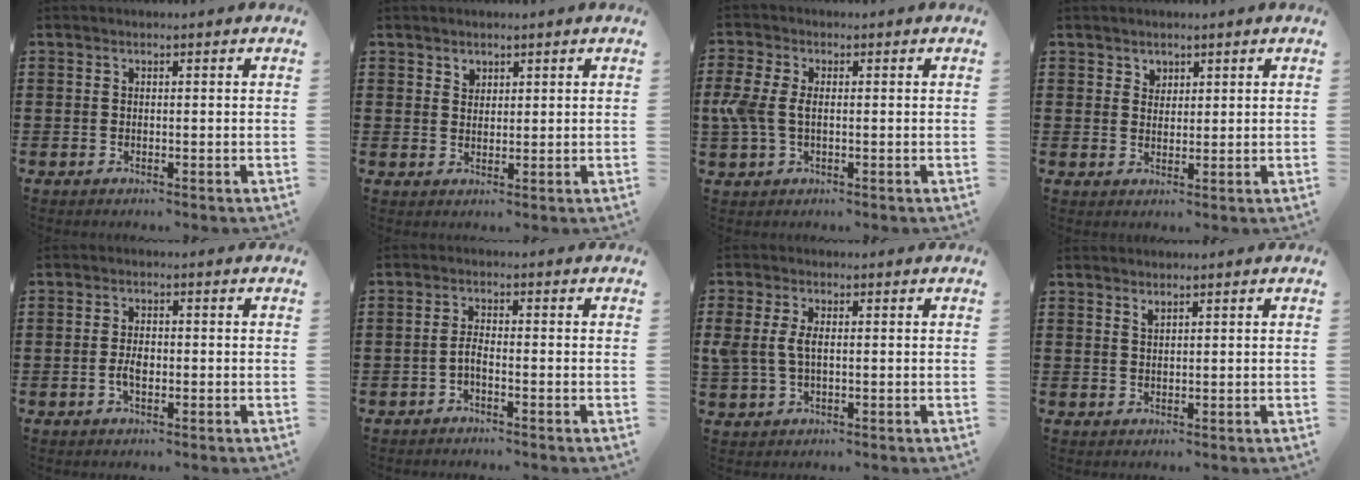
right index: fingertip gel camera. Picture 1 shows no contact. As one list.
[{"total": 1.8, "force": [1.3, 1.1, 0.2], "torque": [-0.008, 0.003, 0.026]}, {"total": 4.3, "force": [-0.2, 2.5, 3.5], "torque": [-0.099, -0.004, -0.012]}, {"total": 2.1, "force": [1.5, 1.5, 0.1], "torque": [-0.008, 0.007, 0.029]}, {"total": 2.5, "force": [-0.6, 1.2, 2.1], "torque": [-0.046, 0.001, -0.014]}, {"total": 1.8, "force": [-1.3, 0.3, 1.3], "torque": [-0.032, 0.001, -0.027]}, {"total": 3.9, "force": [0.2, 2.0, 3.3], "torque": [-0.090, -0.002, -0.004]}, {"total": 1.2, "force": [1.1, 0.2, 0.3], "torque": [-0.009, 0.000, 0.021]}]